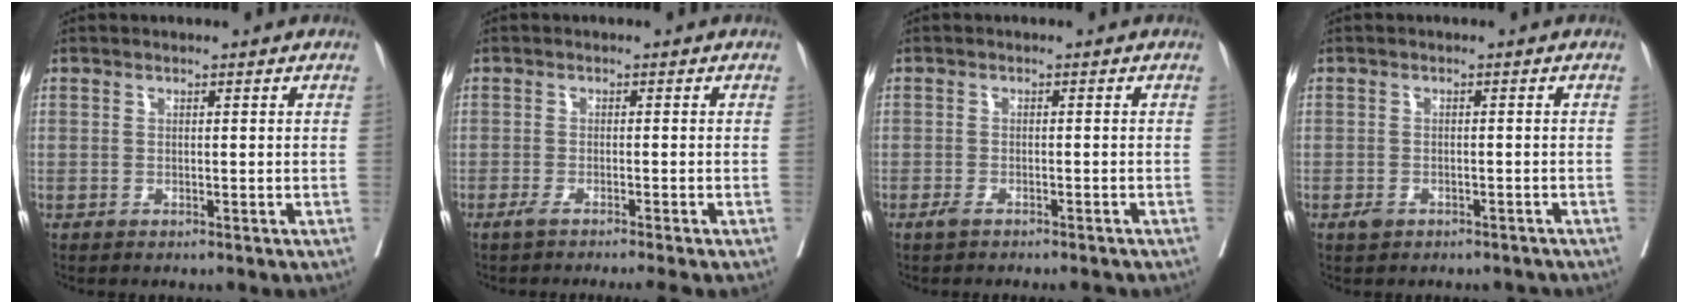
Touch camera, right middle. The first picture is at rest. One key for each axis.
{"total": 4.2, "fx": -3.4, "fy": -0.7, "fz": 2.4, "tx": -0.023, "ty": -0.004, "tz": -0.051}
{"total": 3.2, "fx": -2.6, "fy": 0.6, "fz": 1.7, "tx": -0.021, "ty": -0.004, "tz": -0.036}
{"total": 2.6, "fx": -2.0, "fy": 1.4, "fz": 1.1, "tx": -0.016, "ty": 0.002, "tz": -0.024}